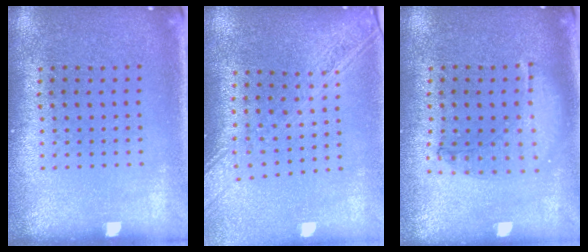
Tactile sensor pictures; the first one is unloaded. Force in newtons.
{"total": 2.2, "press": 1.9, "slide": 1.2}
{"total": 1.0, "press": 0.9, "slide": 0.3}